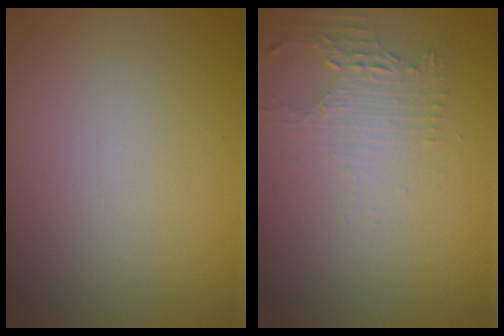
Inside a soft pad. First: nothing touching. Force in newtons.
{"total": 2.1, "press": 1.6, "slide": 1.4}